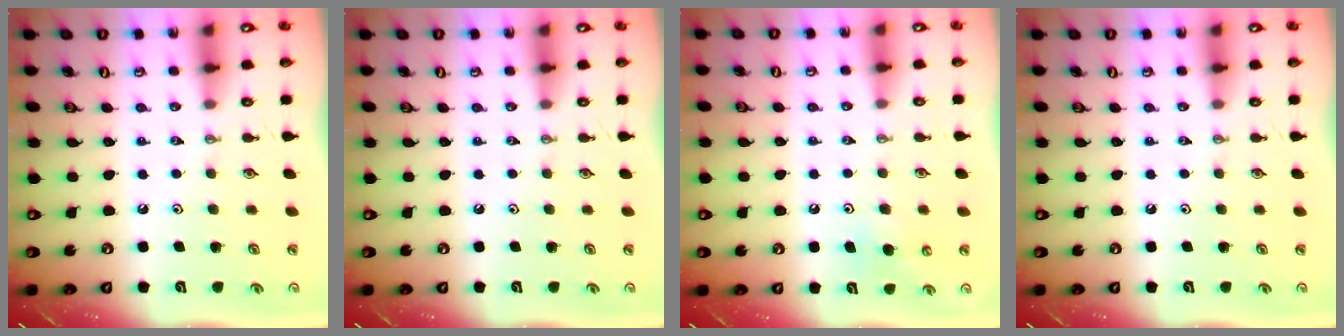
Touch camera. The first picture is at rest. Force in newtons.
{"total": 0.0}
{"total": 6.9, "press": 6.9, "slide": 0.9}
{"total": 0.0}